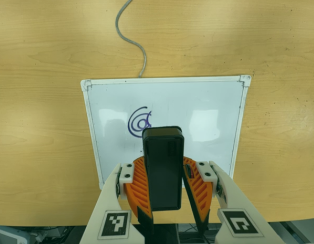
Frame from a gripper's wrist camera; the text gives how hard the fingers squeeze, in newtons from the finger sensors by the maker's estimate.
{"total": 9.6, "left": 9.9, "right": 9.2}